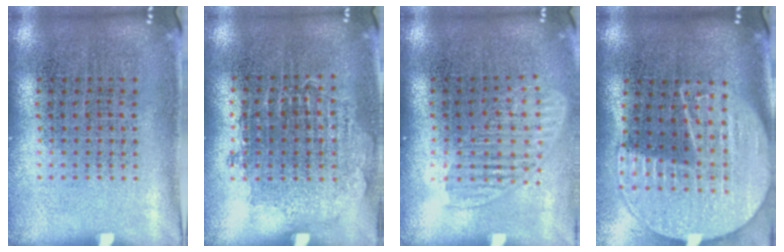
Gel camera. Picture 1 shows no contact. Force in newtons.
{"total": 0.8, "press": 0.8, "slide": 0.3}
{"total": 1.4, "press": 1.2, "slide": 0.8}
{"total": 2.0, "press": 1.8, "slide": 1.0}